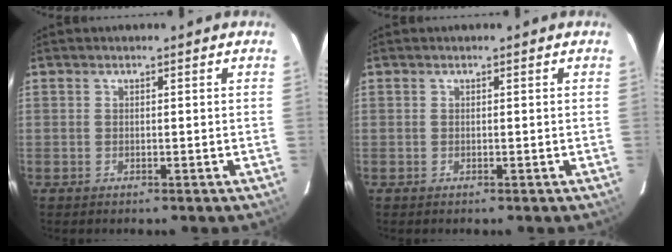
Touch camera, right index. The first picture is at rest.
{"total": 0.0}